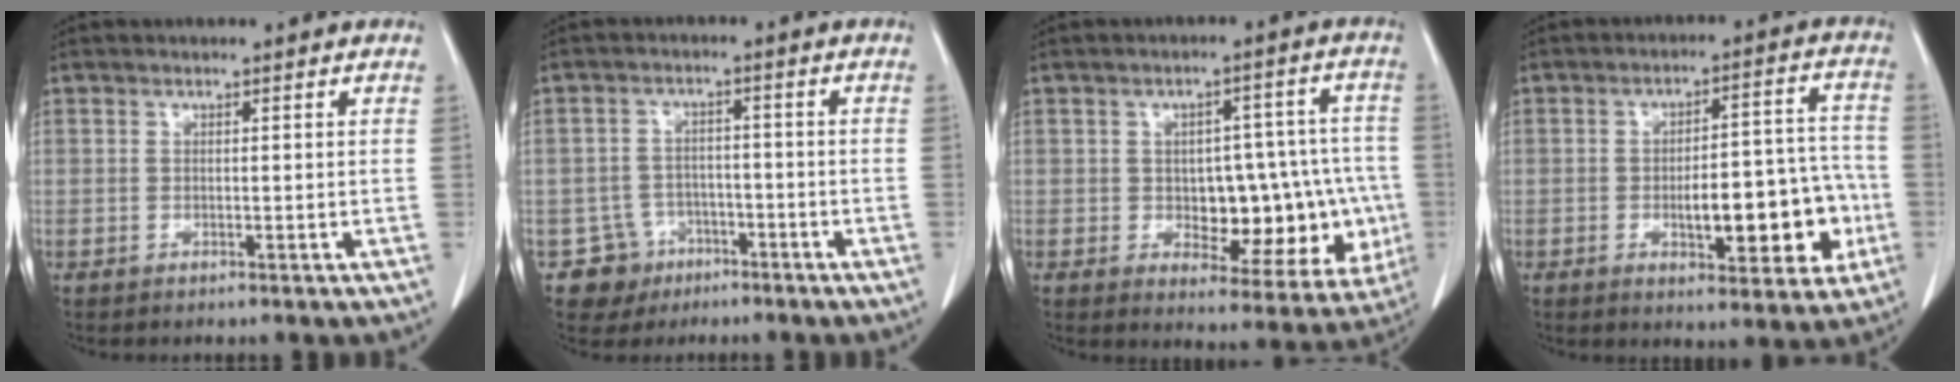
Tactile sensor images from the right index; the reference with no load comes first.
{"total": 5.6, "force": [-3.0, 4.8, -0.1], "torque": [0.008, 0.012, -0.046]}
{"total": 14.6, "force": [-2.2, 7.5, 12.4], "torque": [-0.138, 0.030, -0.006]}
{"total": 12.5, "force": [-3.1, 4.4, 11.3], "torque": [-0.148, 0.027, -0.035]}